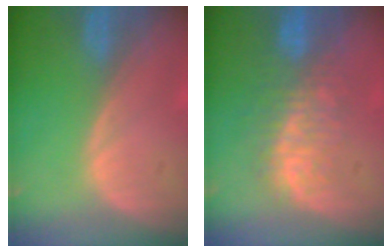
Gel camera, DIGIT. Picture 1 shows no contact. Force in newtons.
{"total": 8.7, "press": 7.8, "slide": 3.8}